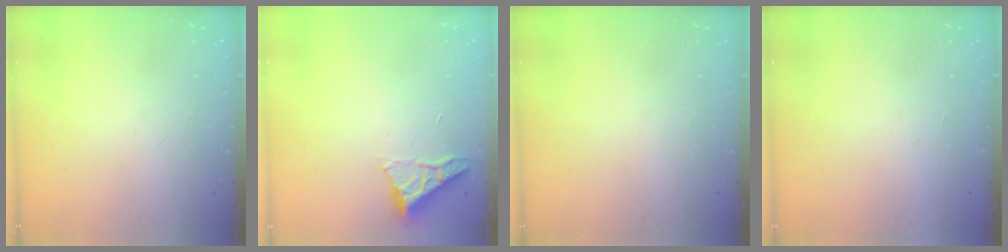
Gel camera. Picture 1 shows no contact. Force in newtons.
{"total": 5.3, "press": 5.3, "slide": 0.5}
{"total": 0.0}
{"total": 1.5, "press": 1.5, "slide": 0.1}